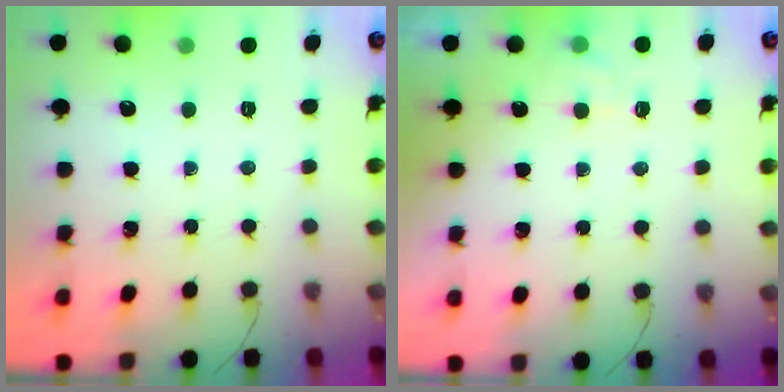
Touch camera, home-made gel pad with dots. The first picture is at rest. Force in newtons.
{"total": 2.7, "press": 2.3, "slide": 1.4}